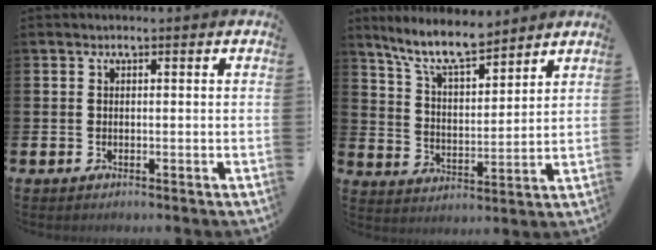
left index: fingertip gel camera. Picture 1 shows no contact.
{"total": 9.3, "force": [8.1, 1.8, 4.1], "torque": [-0.098, -0.037, 0.146]}